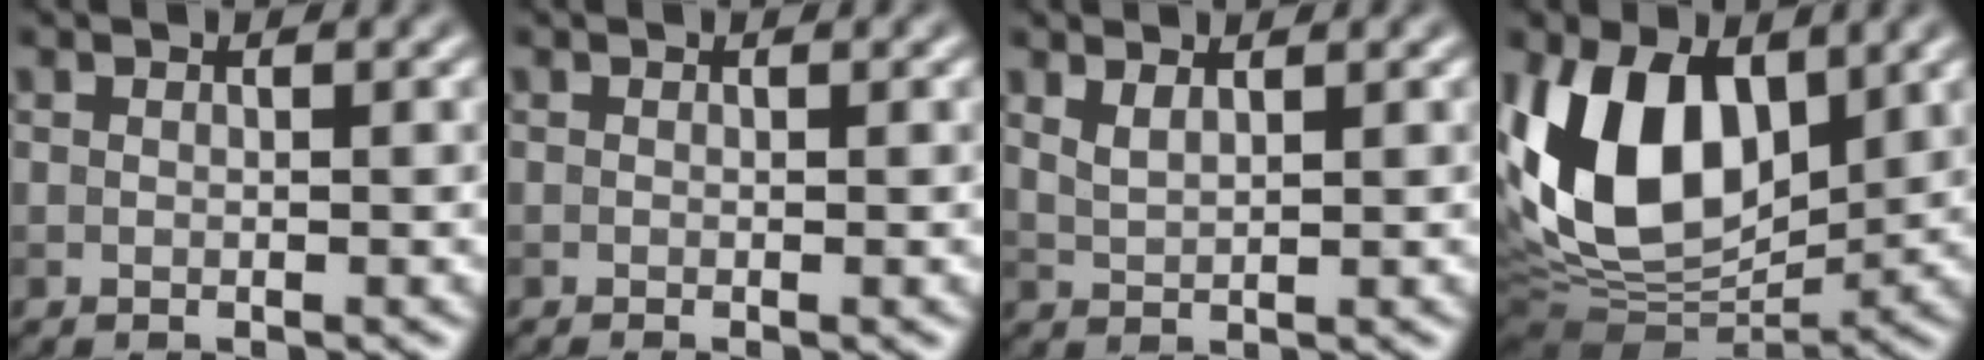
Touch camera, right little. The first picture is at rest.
{"total": 0.6, "force": [-0.2, 0.2, 0.5], "torque": [-0.006, -0.007, -0.004]}
{"total": 1.6, "force": [1.2, 0.5, 0.9], "torque": [-0.022, -0.002, 0.026]}
{"total": 13.0, "force": [2.4, 7.7, 10.3], "torque": [-0.206, -0.002, 0.032]}